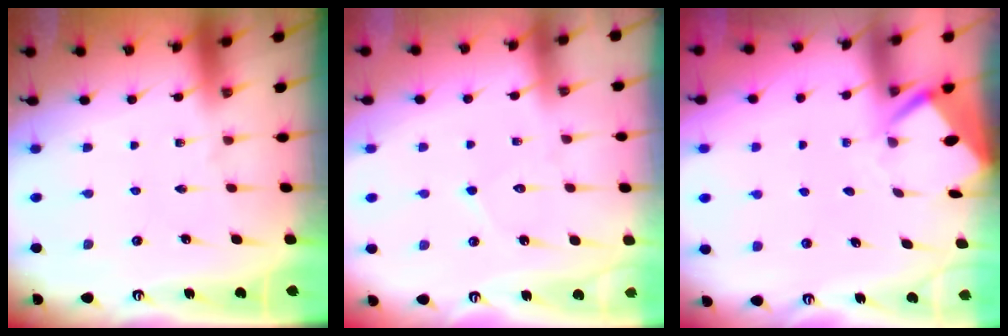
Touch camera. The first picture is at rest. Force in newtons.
{"total": 5.3, "press": 5.2, "slide": 0.4}
{"total": 3.9, "press": 3.9, "slide": 0.3}